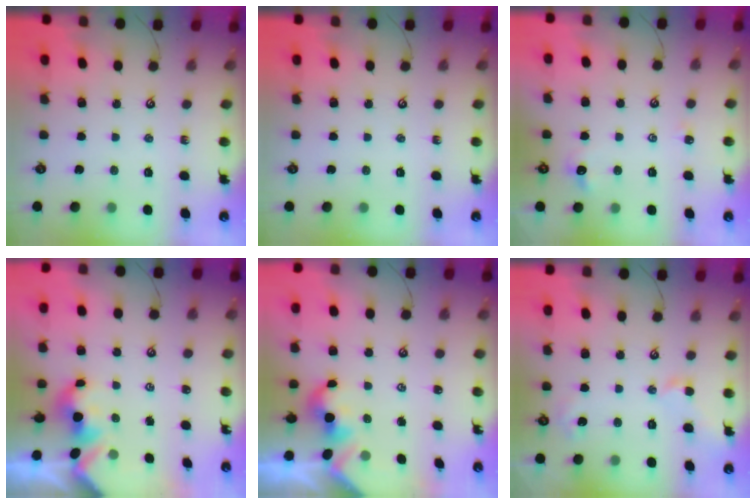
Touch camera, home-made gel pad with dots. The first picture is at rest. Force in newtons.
{"total": 0.0}
{"total": 1.3, "press": 1.2, "slide": 0.5}
{"total": 1.9, "press": 1.9, "slide": 0.2}
{"total": 1.7, "press": 1.6, "slide": 0.2}
{"total": 2.9, "press": 2.8, "slide": 0.7}